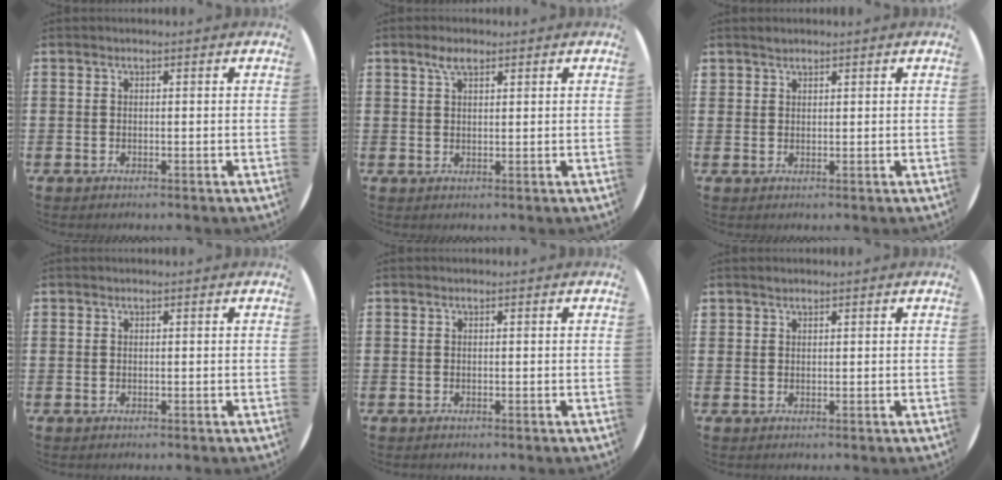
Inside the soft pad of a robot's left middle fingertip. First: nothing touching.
{"total": 2.6, "force": [1.8, 0.9, 1.7], "torque": [-0.029, 0.004, 0.029]}
{"total": 1.1, "force": [1.0, 0.4, -0.1], "torque": [0.008, -0.001, 0.018]}
{"total": 0.0}
{"total": 0.0}
{"total": 0.7, "force": [0.7, 0.3, -0.1], "torque": [0.008, -0.001, 0.011]}